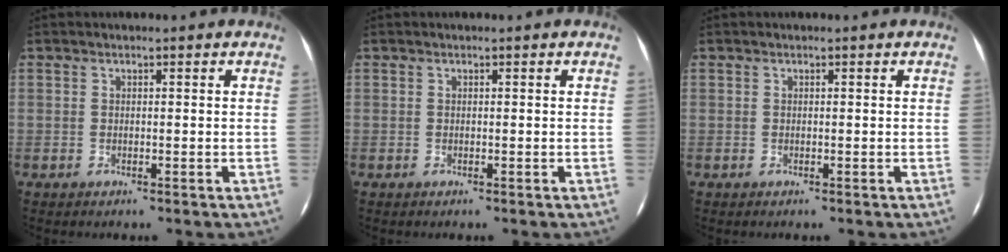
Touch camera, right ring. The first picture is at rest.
{"total": 0.0}
{"total": 0.0}